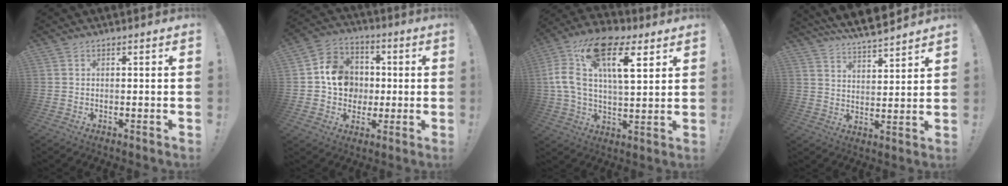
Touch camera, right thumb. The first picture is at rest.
{"total": 12.7, "force": [0.3, 11.4, 5.4], "torque": [-0.068, 0.013, 0.020]}
{"total": 19.2, "force": [8.3, 9.0, 14.8], "torque": [-0.284, -0.035, 0.133]}
{"total": 8.3, "force": [7.7, 1.5, 2.8], "torque": [-0.065, -0.058, 0.141]}